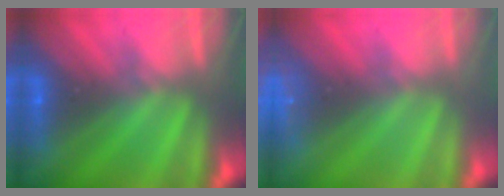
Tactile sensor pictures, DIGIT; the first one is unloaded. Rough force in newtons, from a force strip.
{"total": 2.3}